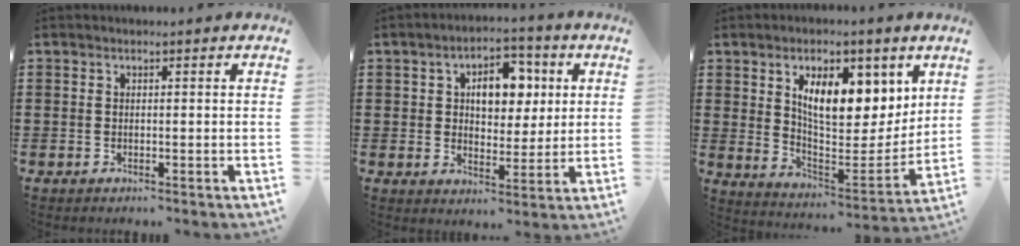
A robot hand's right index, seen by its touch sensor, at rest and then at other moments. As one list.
[{"total": 7.2, "force": [2.2, 4.7, 5.1], "torque": [-0.084, 0.007, 0.028]}, {"total": 10.7, "force": [5.9, 5.1, 7.3], "torque": [-0.118, -0.026, 0.099]}]